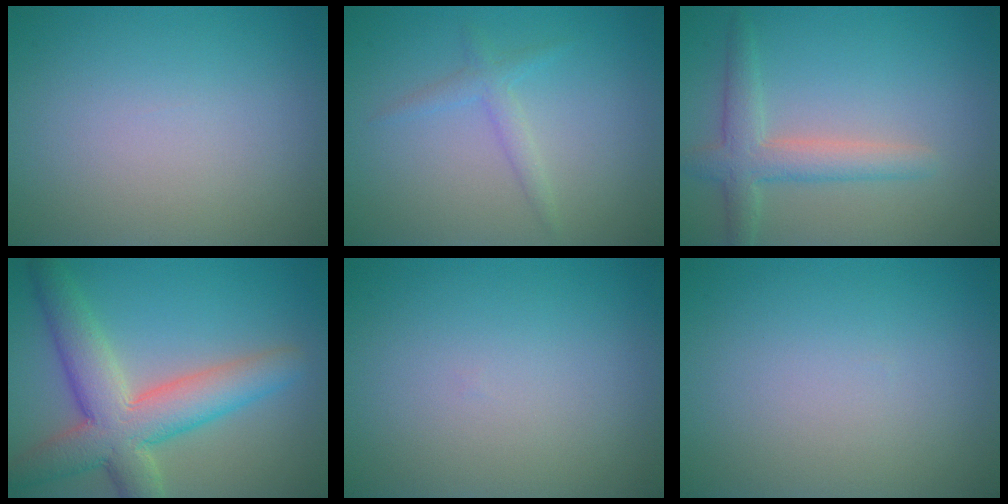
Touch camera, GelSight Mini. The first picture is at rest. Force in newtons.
{"total": 1.5, "press": 1.5, "slide": 0.1}
{"total": 3.4, "press": 3.4, "slide": 0.3}
{"total": 7.9, "press": 7.9, "slide": 0.6}
{"total": 0.0}
{"total": 0.0}